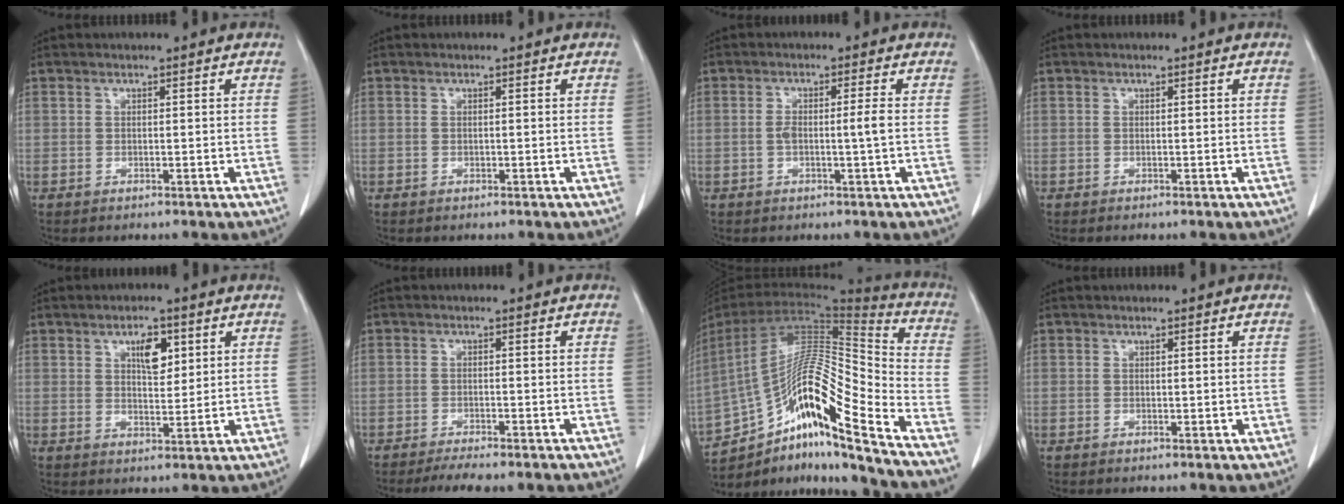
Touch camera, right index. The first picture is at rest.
{"total": 0.0}
{"total": 3.2, "force": [-0.3, -0.1, 3.1], "torque": [-0.061, 0.003, -0.003]}
{"total": 0.0}
{"total": 4.8, "force": [2.1, 2.0, 3.8], "torque": [-0.063, 0.000, 0.037]}
{"total": 5.3, "force": [-4.4, 0.5, 2.9], "torque": [-0.039, -0.006, -0.065]}
{"total": 21.6, "force": [-14.1, 1.5, 16.3], "torque": [-0.298, 0.020, -0.253]}
{"total": 0.5, "force": [0.2, 0.4, 0.3], "torque": [-0.001, -0.001, 0.002]}